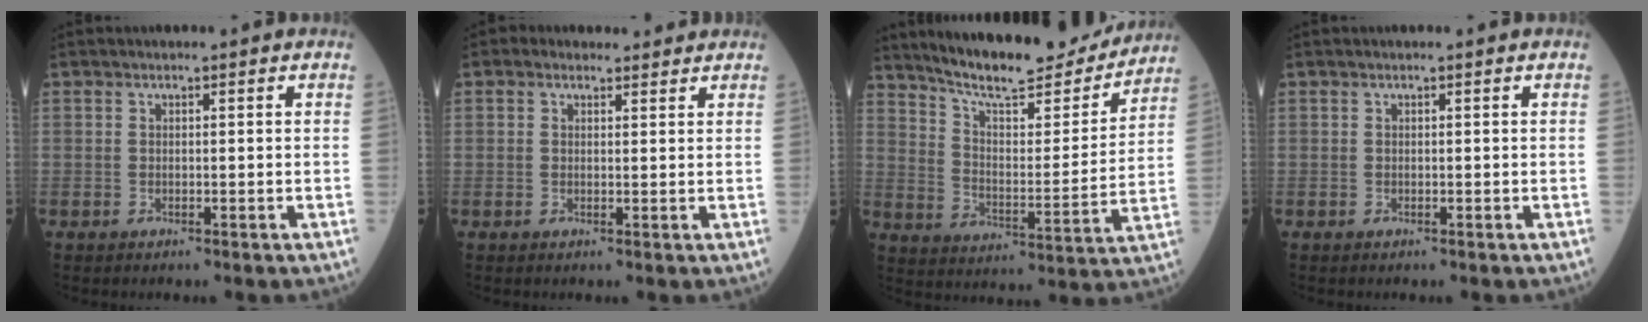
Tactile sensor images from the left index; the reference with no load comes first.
{"total": 2.5, "force": [2.0, 1.4, 0.4], "torque": [-0.007, 0.019, 0.027]}
{"total": 19.7, "force": [17.8, 3.2, 8.0], "torque": [-0.126, -0.014, 0.262]}
{"total": 0.0}